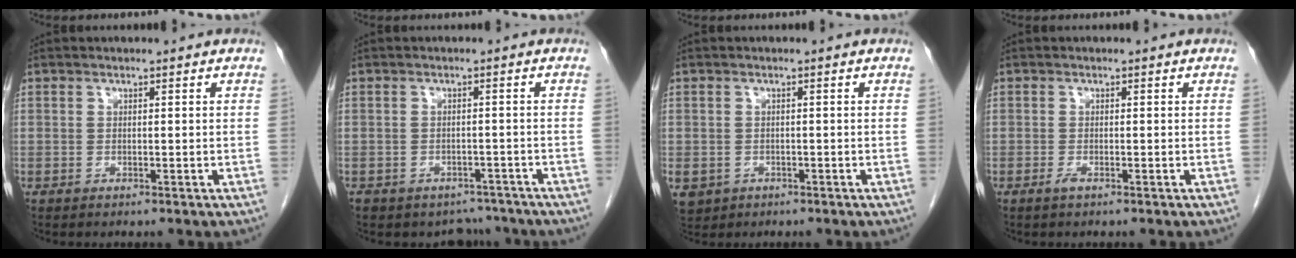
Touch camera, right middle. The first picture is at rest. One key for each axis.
{"total": 5.6, "fx": -4.7, "fy": 3.0, "fz": -0.2, "tx": 0.017, "ty": 0.017, "tz": -0.059}
{"total": 5.9, "fx": -2.6, "fy": 4.9, "fz": 1.8, "tx": -0.048, "ty": -0.004, "tz": -0.035}
{"total": 0.8, "fx": -0.5, "fy": 0.1, "fz": 0.6, "tx": -0.014, "ty": -0.001, "tz": -0.010}